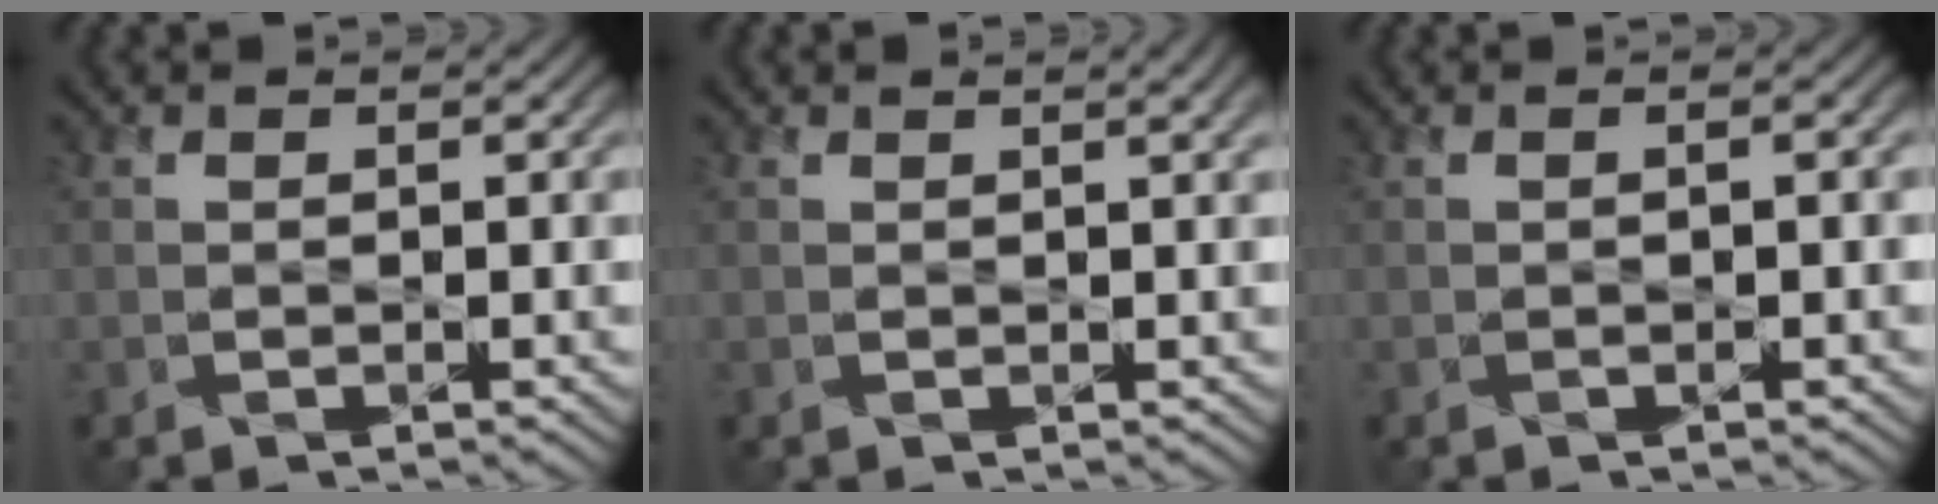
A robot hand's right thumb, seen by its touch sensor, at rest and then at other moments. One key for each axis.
{"total": 1.9, "fx": 0.9, "fy": 0.5, "fz": 1.7, "tx": -0.015, "ty": 0.004, "tz": 0.002}
{"total": 1.2, "fx": -0.1, "fy": 0.4, "fz": 1.2, "tx": -0.014, "ty": 0.004, "tz": -0.002}